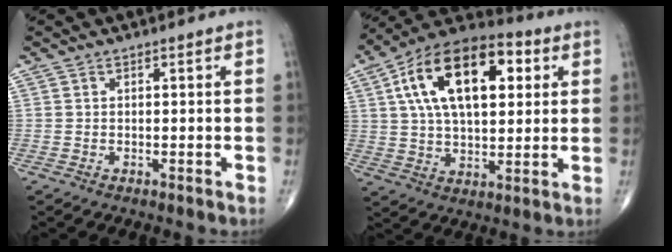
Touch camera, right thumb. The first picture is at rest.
{"total": 21.3, "force": [6.2, 11.2, 17.1], "torque": [-0.270, 0.010, 0.094]}